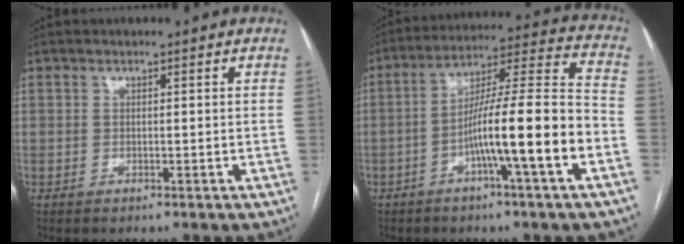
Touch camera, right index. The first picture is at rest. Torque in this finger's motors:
{"motor_torque": [1.96, -0.17, 1.05, 0.21]}